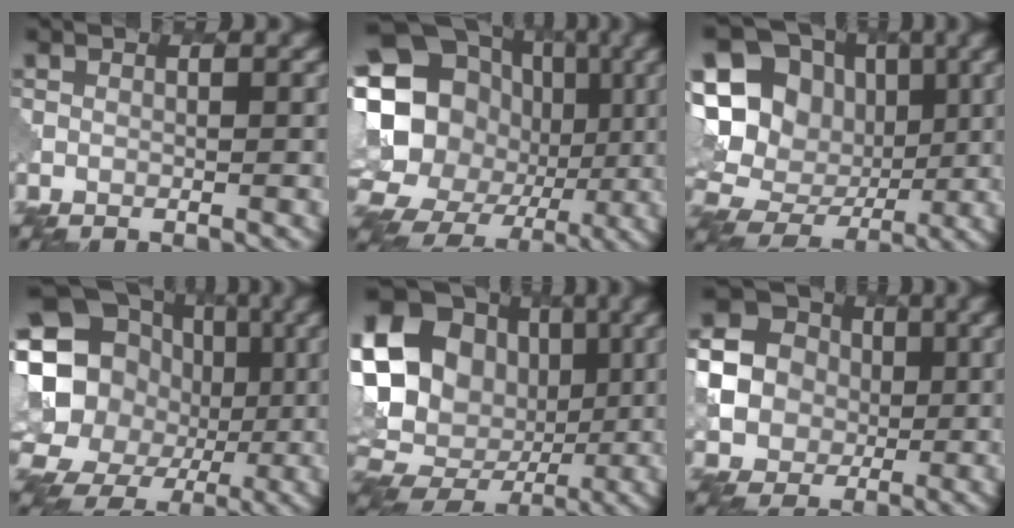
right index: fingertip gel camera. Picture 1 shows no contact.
{"total": 20.3, "force": [-0.5, 18.3, 8.8], "torque": [-0.173, 0.029, -0.027]}
{"total": 17.3, "force": [2.5, 15.6, 6.9], "torque": [-0.179, 0.042, 0.022]}
{"total": 16.9, "force": [-0.1, 15.3, 7.2], "torque": [-0.154, 0.019, -0.016]}
{"total": 21.1, "force": [2.5, 18.5, 9.8], "torque": [-0.211, 0.032, 0.016]}
{"total": 12.1, "force": [0.9, 11.5, 3.4], "torque": [-0.128, 0.002, 0.002]}